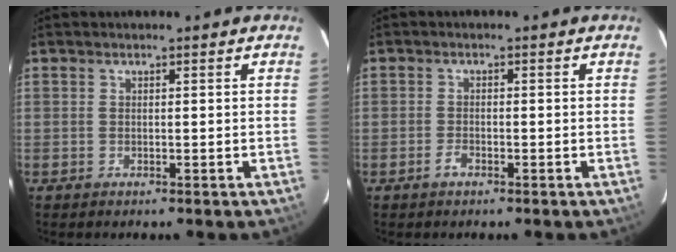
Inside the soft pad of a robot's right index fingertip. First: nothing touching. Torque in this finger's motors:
{"motor_torque": [0.49, -0.08, 0.03, -0.07]}